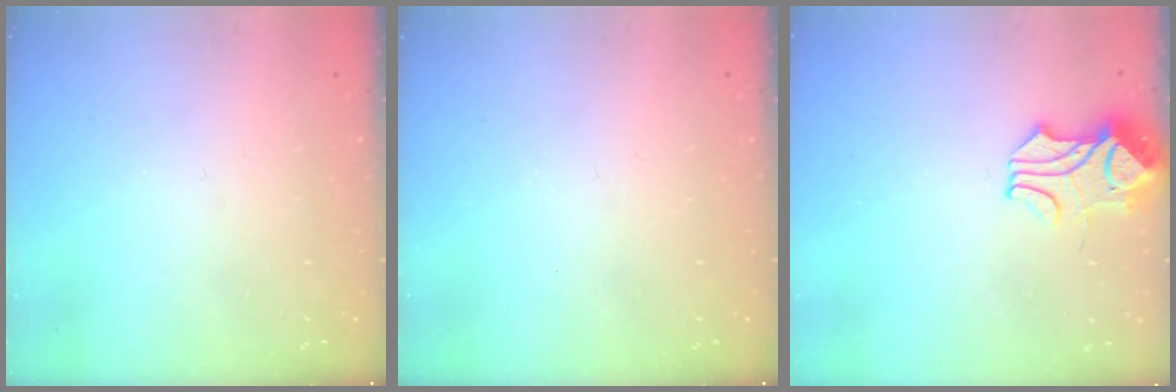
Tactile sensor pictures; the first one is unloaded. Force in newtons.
{"total": 0.0}
{"total": 2.2, "press": 2.0, "slide": 0.7}